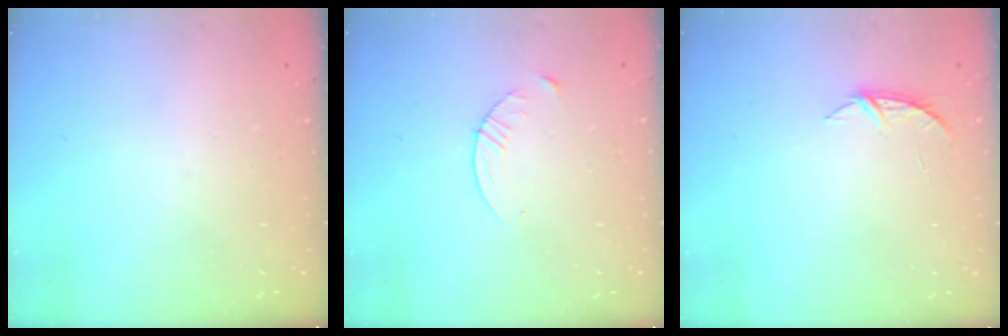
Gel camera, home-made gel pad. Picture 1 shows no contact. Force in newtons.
{"total": 3.1, "press": 3.1, "slide": 0.4}
{"total": 4.2, "press": 4.2, "slide": 0.5}